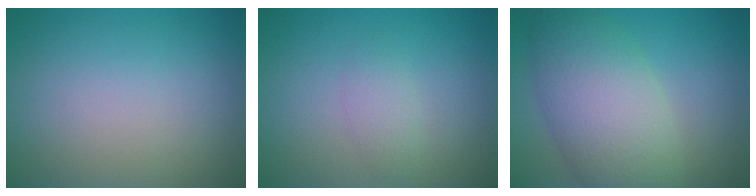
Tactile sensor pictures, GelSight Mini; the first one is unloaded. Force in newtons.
{"total": 1.4, "press": 1.4, "slide": 0.1}
{"total": 8.1, "press": 8.1, "slide": 0.3}